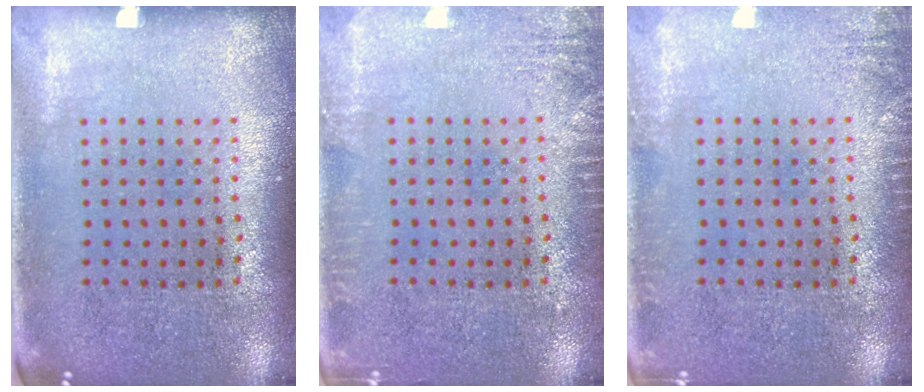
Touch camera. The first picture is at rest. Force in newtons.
{"total": 2.1, "press": 2.1, "slide": 0.4}
{"total": 1.4, "press": 1.4, "slide": 0.3}